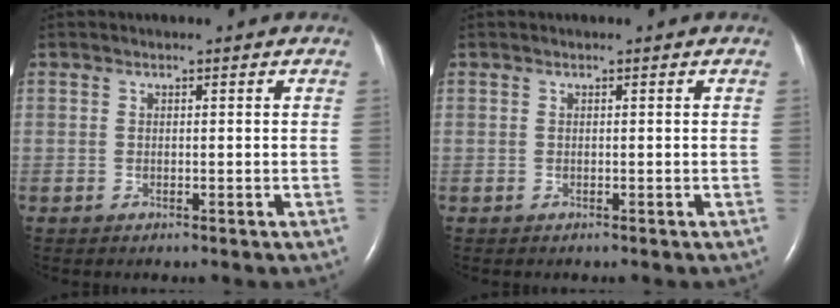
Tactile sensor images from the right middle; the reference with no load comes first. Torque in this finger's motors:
{"motor_torque": [0.14, -0.05, -0.03, 0.01]}